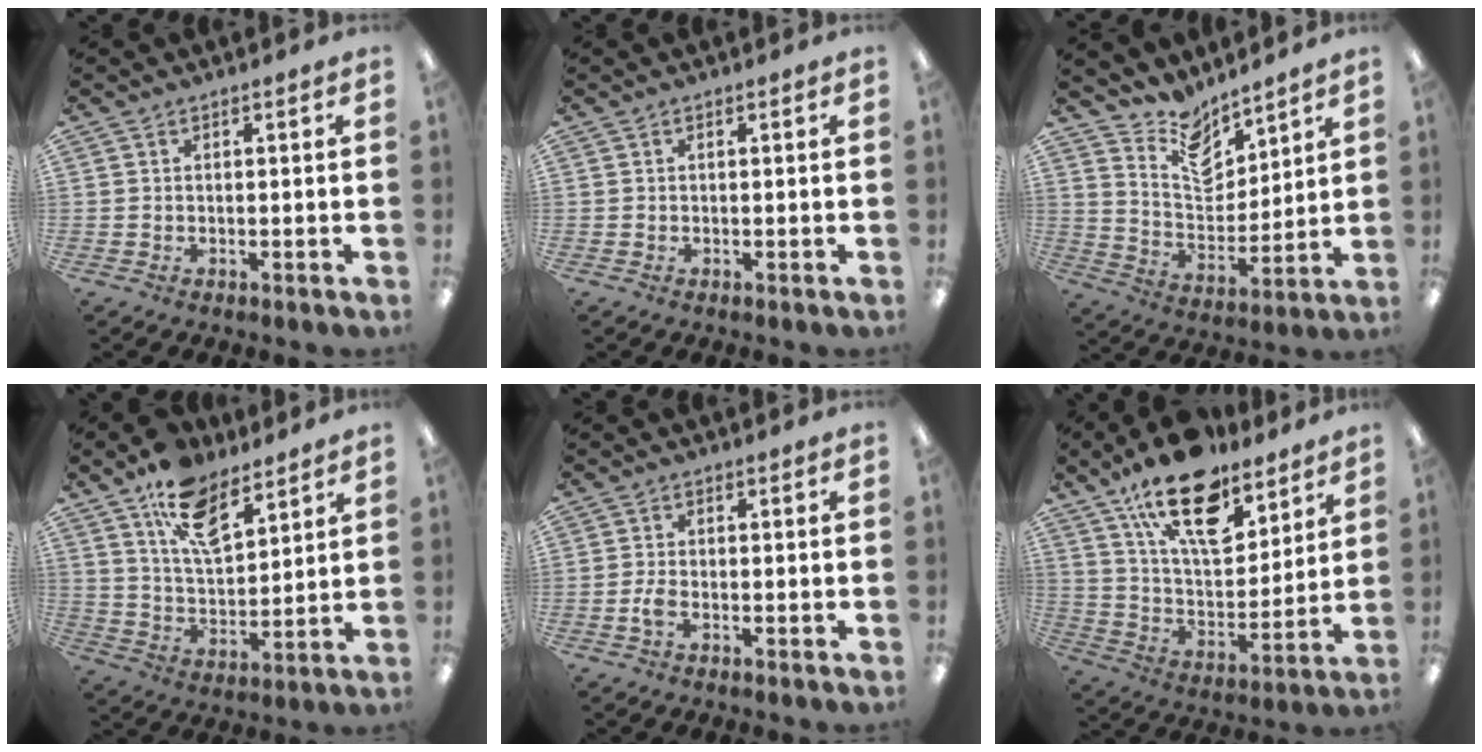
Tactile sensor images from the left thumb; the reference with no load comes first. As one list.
[{"total": 0.0}, {"total": 10.2, "force": [8.6, 4.5, 3.1], "torque": [-0.057, -0.067, 0.161]}, {"total": 13.7, "force": [9.1, 6.8, 7.6], "torque": [-0.130, -0.040, 0.166]}, {"total": 2.6, "force": [-0.9, 1.1, 2.2], "torque": [-0.043, 0.002, -0.017]}, {"total": 20.3, "force": [13.4, 9.3, 12.1], "torque": [-0.198, -0.071, 0.233]}]